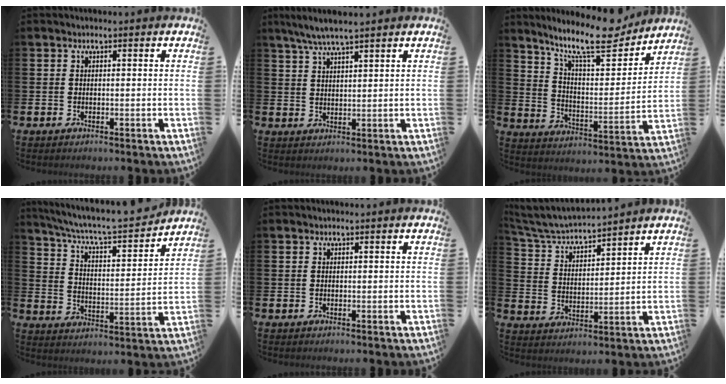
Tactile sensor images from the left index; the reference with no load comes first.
{"total": 5.3, "force": [4.6, 0.3, 2.6], "torque": [-0.068, -0.006, 0.084]}
{"total": 13.1, "force": [10.9, 3.2, 6.5], "torque": [-0.134, -0.061, 0.187]}
{"total": 7.4, "force": [6.9, 0.9, 2.7], "torque": [-0.086, -0.052, 0.116]}
{"total": 0.0}
{"total": 5.1, "force": [4.9, 0.6, 1.2], "torque": [-0.051, -0.038, 0.083]}